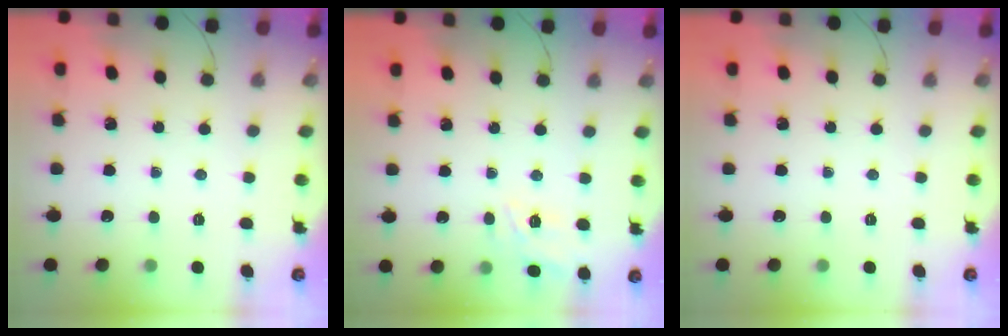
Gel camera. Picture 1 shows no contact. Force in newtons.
{"total": 5.5, "press": 5.4, "slide": 1.3}
{"total": 0.0}